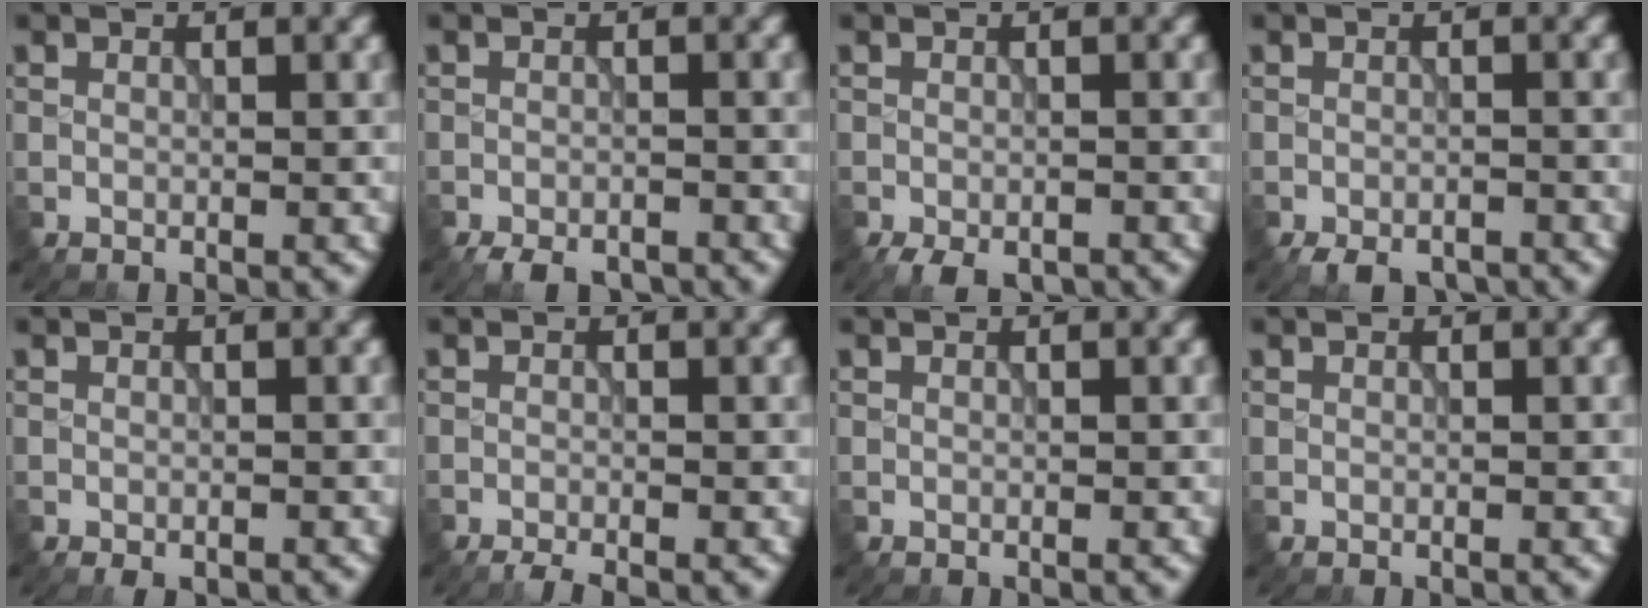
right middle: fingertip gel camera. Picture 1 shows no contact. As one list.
[{"total": 3.8, "force": [-3.3, 1.3, 1.5], "torque": [-0.025, -0.011, -0.055]}, {"total": 3.1, "force": [-2.4, 1.1, 1.6], "torque": [-0.025, -0.010, -0.037]}, {"total": 3.3, "force": [-2.8, 1.2, 1.4], "torque": [-0.019, -0.008, -0.046]}, {"total": 1.2, "force": [-0.9, 0.4, 0.7], "torque": [-0.009, -0.005, -0.011]}, {"total": 1.6, "force": [-1.3, 0.2, 0.8], "torque": [-0.010, -0.004, -0.028]}, {"total": 0.0}, {"total": 0.0}]